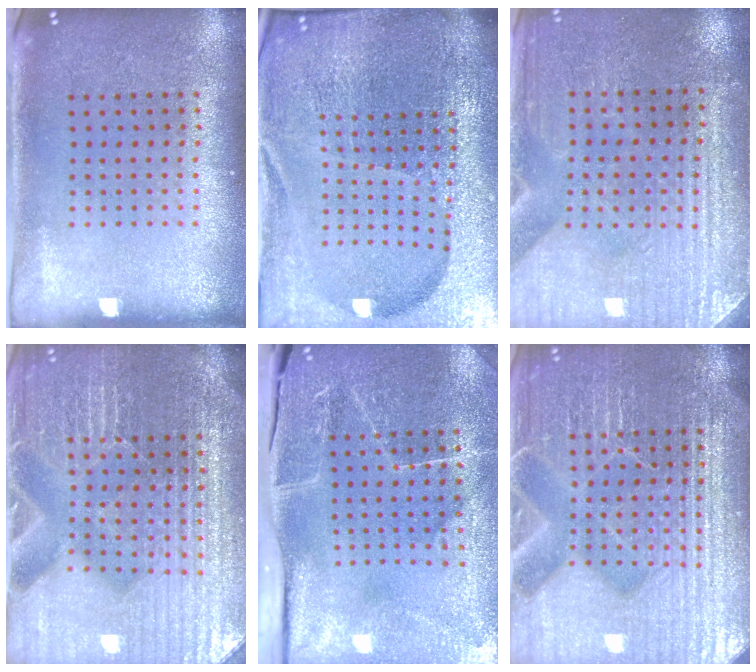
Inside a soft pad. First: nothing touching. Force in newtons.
{"total": 6.9, "press": 5.9, "slide": 3.6}
{"total": 3.1, "press": 3.1, "slide": 0.6}
{"total": 5.3, "press": 4.9, "slide": 2.1}
{"total": 3.9, "press": 3.8, "slide": 1.1}
{"total": 7.4, "press": 7.3, "slide": 0.9}